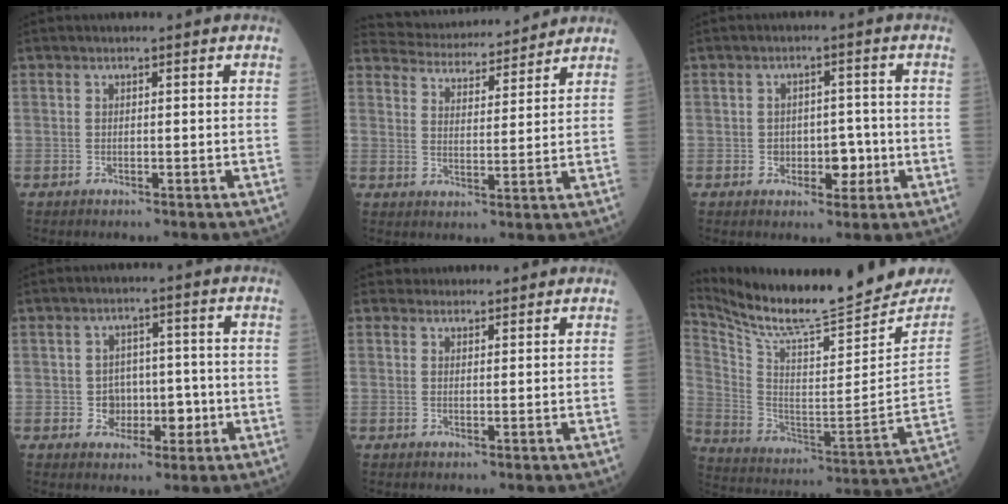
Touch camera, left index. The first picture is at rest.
{"total": 13.1, "force": [12.6, 2.1, 2.8], "torque": [-0.037, 0.015, 0.184]}
{"total": 3.8, "force": [-1.1, 2.5, 2.6], "torque": [-0.021, 0.005, -0.011]}
{"total": 4.4, "force": [-0.9, 3.7, 2.2], "torque": [-0.022, 0.011, -0.010]}
{"total": 3.4, "force": [3.2, 1.1, -0.1], "torque": [0.012, 0.018, 0.044]}
{"total": 24.6, "force": [22.8, 2.0, 8.8], "torque": [-0.162, -0.093, 0.341]}